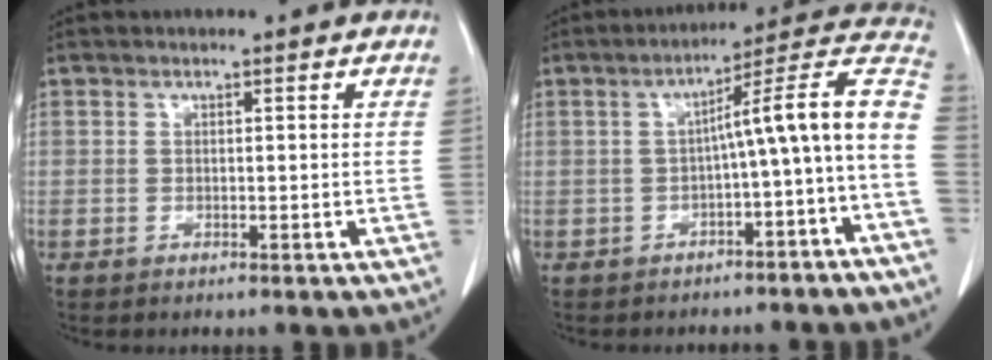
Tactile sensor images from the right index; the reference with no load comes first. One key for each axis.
{"total": 12.1, "fx": -3.2, "fy": 0.0, "fz": 11.7, "tx": -0.148, "ty": 0.041, "tz": -0.052}